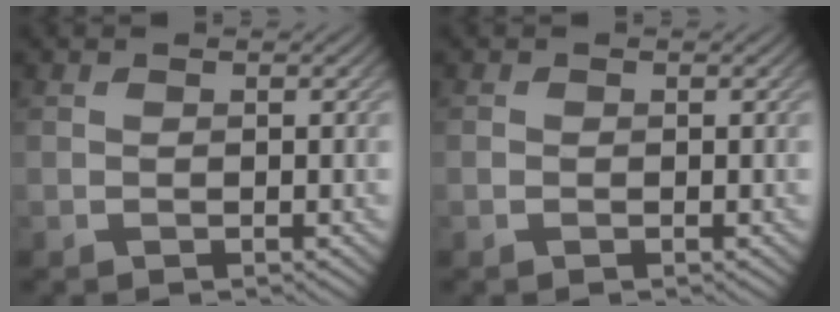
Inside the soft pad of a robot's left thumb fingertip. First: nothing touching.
{"total": 0.0}